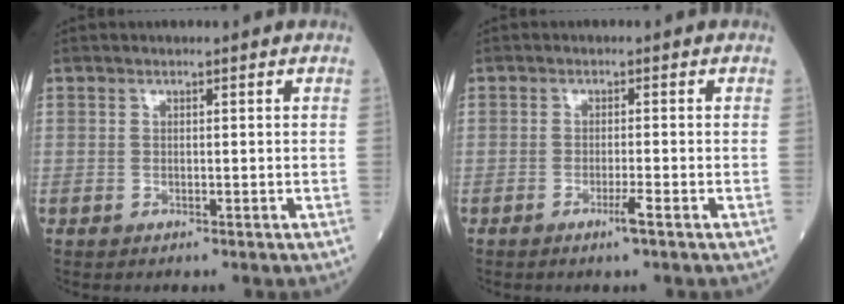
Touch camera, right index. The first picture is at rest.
{"total": 2.0, "force": [-1.2, -0.4, 1.6], "torque": [-0.031, -0.005, -0.024]}